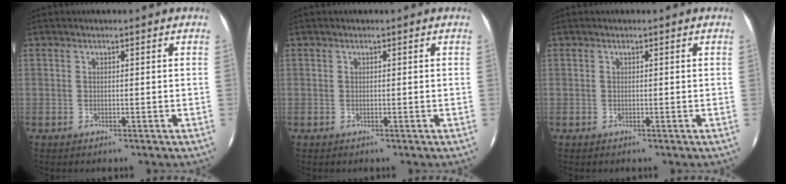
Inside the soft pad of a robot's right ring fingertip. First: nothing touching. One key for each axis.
{"total": 0.0}
{"total": 0.0}